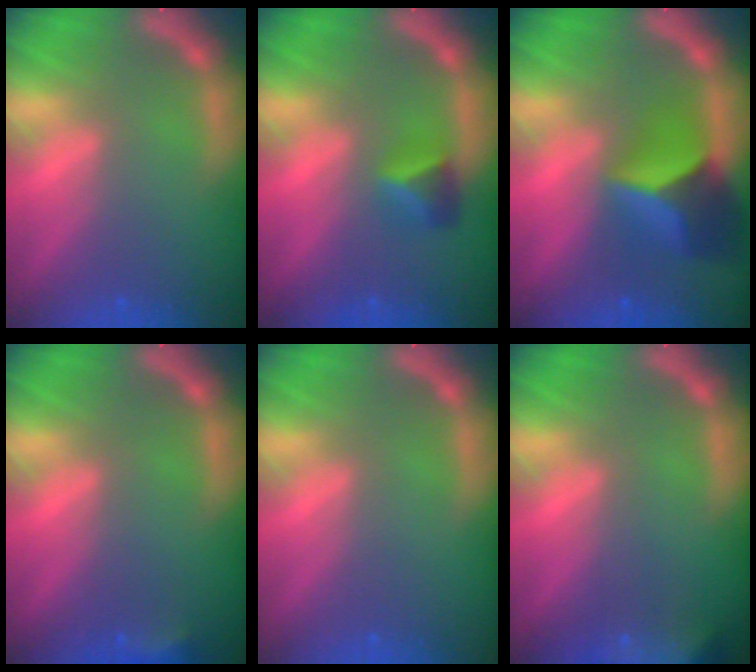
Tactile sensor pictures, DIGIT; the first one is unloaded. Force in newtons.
{"total": 2.4}
{"total": 6.9}
{"total": 1.9}
{"total": 0.0}
{"total": 9.9}